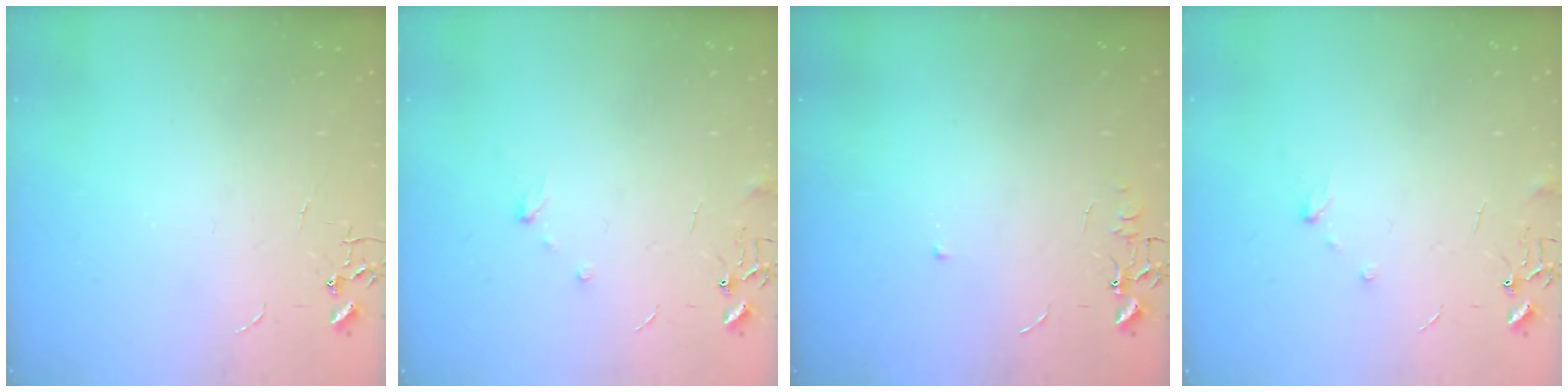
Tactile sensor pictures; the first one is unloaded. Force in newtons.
{"total": 5.7, "press": 5.6, "slide": 0.5}
{"total": 4.7, "press": 4.6, "slide": 0.7}
{"total": 5.7, "press": 5.6, "slide": 0.5}